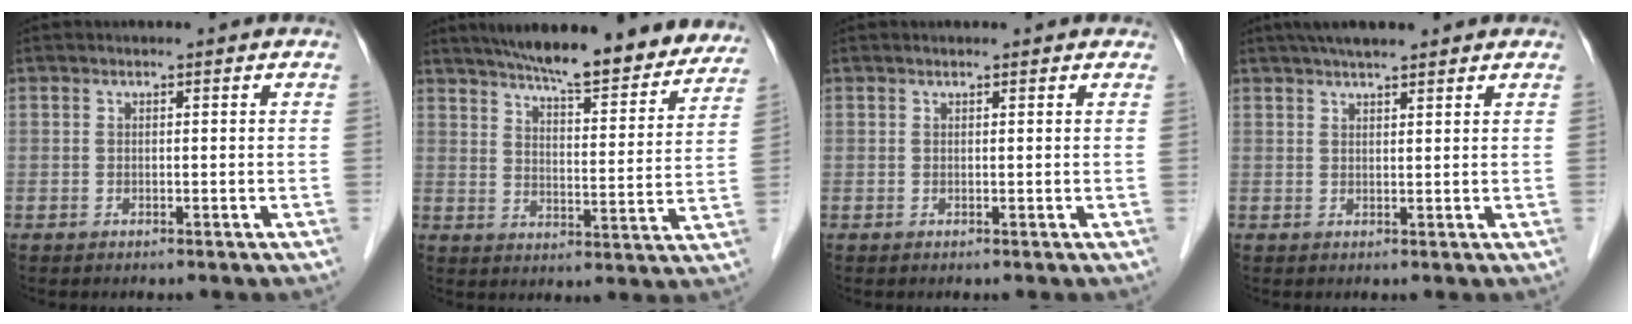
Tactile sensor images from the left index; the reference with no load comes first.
{"total": 21.9, "force": [19.2, 3.6, 9.9], "torque": [-0.140, -0.015, 0.246]}
{"total": 1.6, "force": [1.5, 0.5, 0.5], "torque": [-0.014, 0.015, 0.014]}
{"total": 6.7, "force": [5.5, 1.0, 3.7], "torque": [-0.054, 0.032, 0.085]}